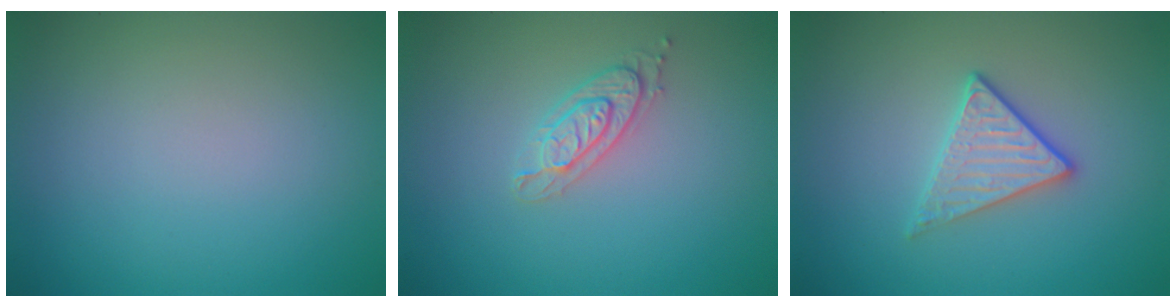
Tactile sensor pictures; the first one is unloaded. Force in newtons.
{"total": 2.1, "press": 2.1, "slide": 0.4}
{"total": 2.8, "press": 2.6, "slide": 1.1}